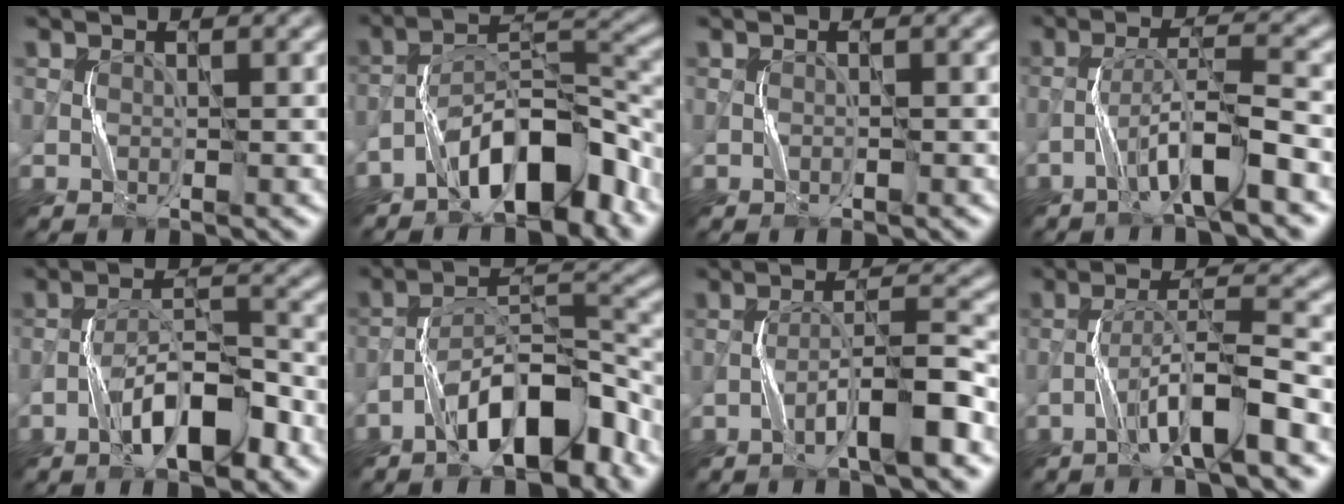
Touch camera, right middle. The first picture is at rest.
{"total": 8.7, "force": [-5.5, 3.2, 6.0], "torque": [-0.087, 0.021, -0.099]}
{"total": 0.0}
{"total": 4.7, "force": [-2.8, 0.3, 3.8], "torque": [-0.069, 0.018, -0.056]}
{"total": 6.4, "force": [-3.5, 2.0, 5.0], "torque": [-0.079, 0.017, -0.060]}
{"total": 8.6, "force": [-5.2, 2.9, 6.1], "torque": [-0.095, 0.020, -0.092]}
{"total": 5.1, "force": [-2.7, 0.6, 4.3], "torque": [-0.068, 0.020, -0.050]}
{"total": 5.3, "force": [-3.0, 0.4, 4.3], "torque": [-0.076, 0.018, -0.057]}